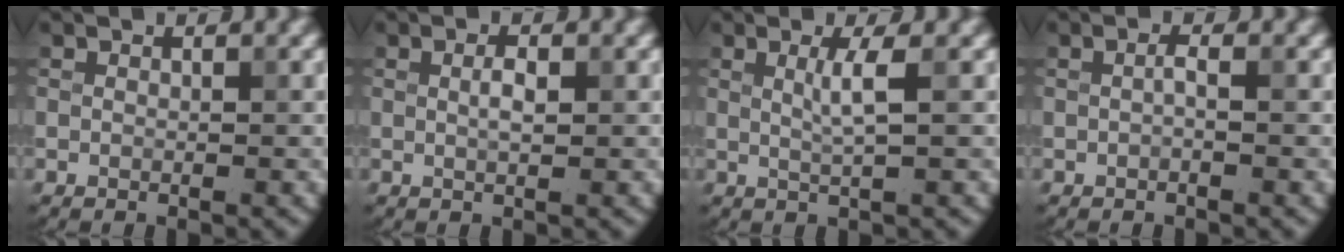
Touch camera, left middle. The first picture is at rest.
{"total": 1.2, "force": [0.1, 0.3, 1.2], "torque": [-0.026, 0.005, 0.005]}
{"total": 1.9, "force": [0.4, 0.0, 1.9], "torque": [-0.039, 0.002, 0.008]}
{"total": 0.6, "force": [-0.1, 0.0, 0.6], "torque": [-0.014, 0.004, 0.002]}